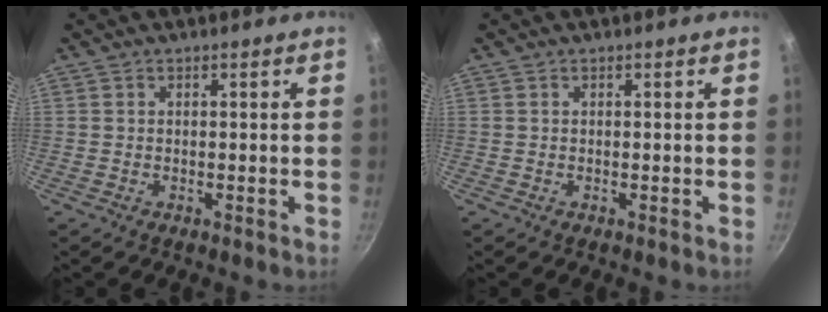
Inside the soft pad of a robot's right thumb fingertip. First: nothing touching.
{"total": 0.0}